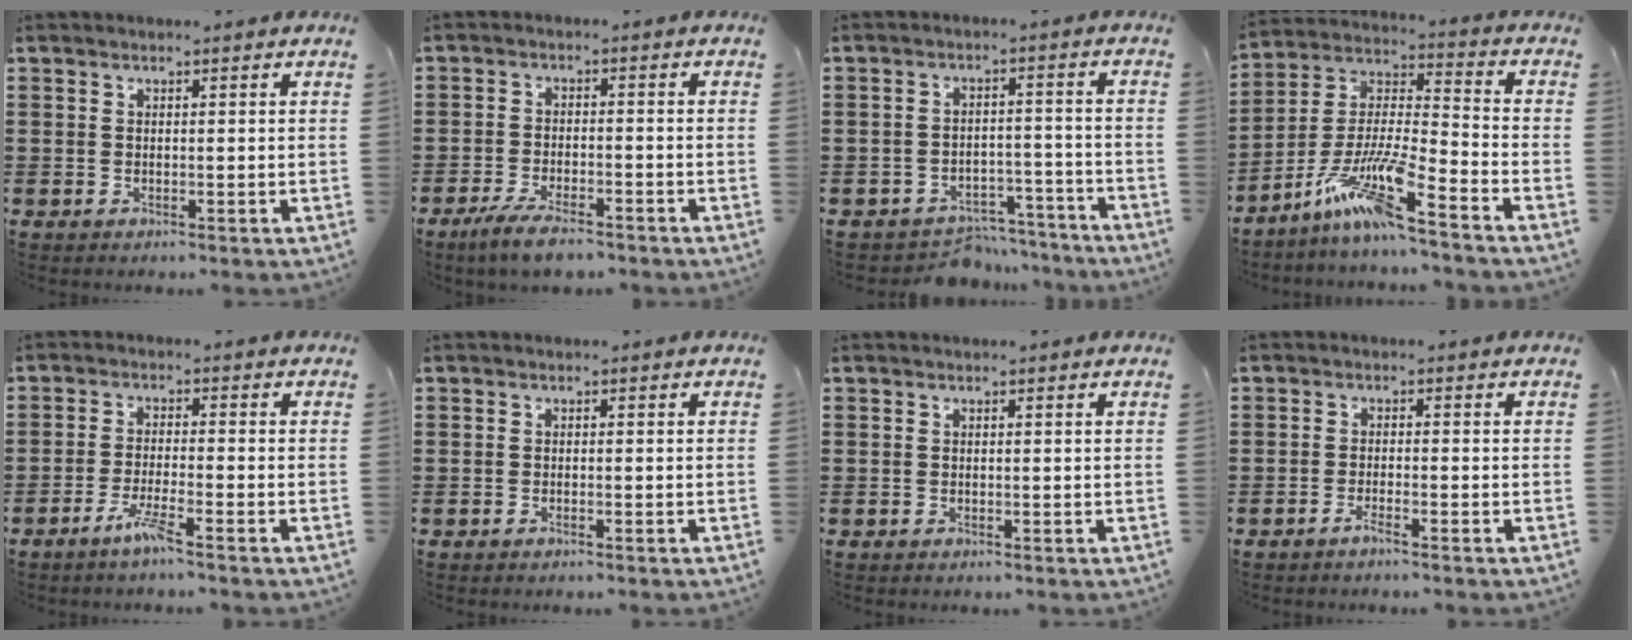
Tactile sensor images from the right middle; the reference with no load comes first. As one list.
[{"total": 4.4, "force": [-3.6, 0.7, 2.4], "torque": [-0.054, -0.005, -0.070]}, {"total": 5.1, "force": [-4.9, 1.2, 0.4], "torque": [-0.007, 0.013, -0.100]}, {"total": 11.8, "force": [-8.7, 0.7, 7.8], "torque": [-0.172, -0.008, -0.180]}, {"total": 4.2, "force": [-2.9, 0.1, 3.0], "torque": [-0.070, -0.007, -0.057]}, {"total": 0.5, "force": [-0.4, 0.0, 0.4], "torque": [-0.008, -0.002, -0.007]}, {"total": 0.0}, {"total": 1.8, "force": [-1.4, -0.1, 1.1], "torque": [-0.020, 0.000, -0.026]}]